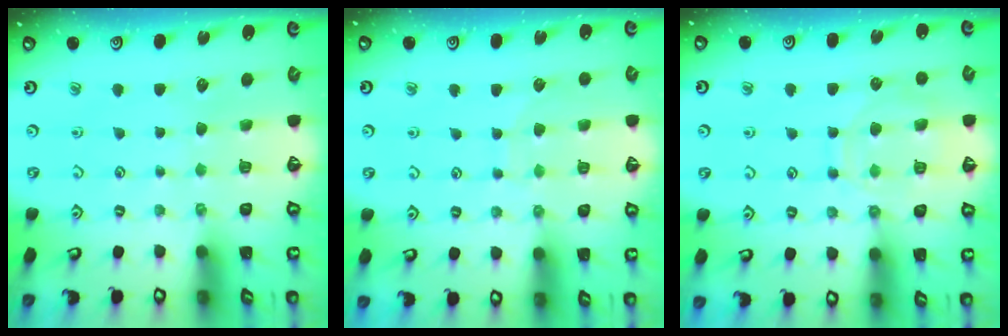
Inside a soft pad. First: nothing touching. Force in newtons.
{"total": 6.3, "press": 6.3, "slide": 0.6}
{"total": 11.7, "press": 11.7, "slide": 1.1}